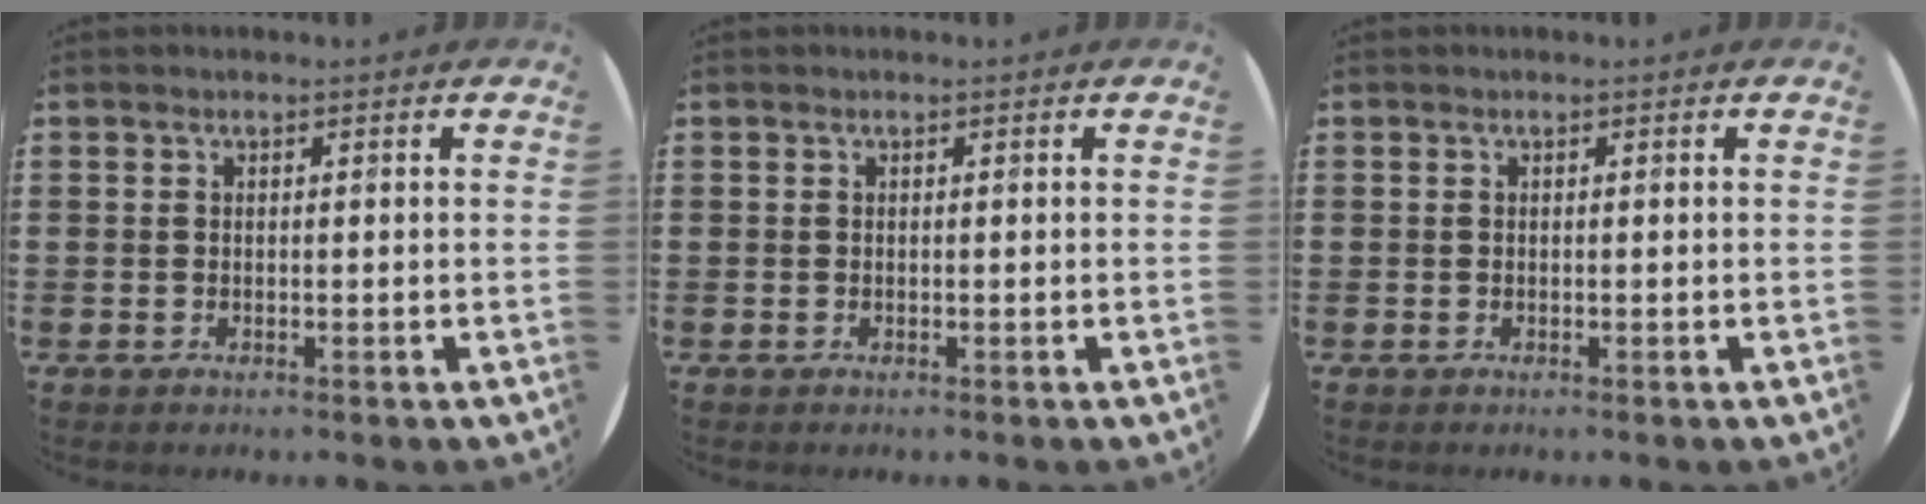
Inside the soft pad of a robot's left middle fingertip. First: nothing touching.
{"total": 0.0}
{"total": 0.0}